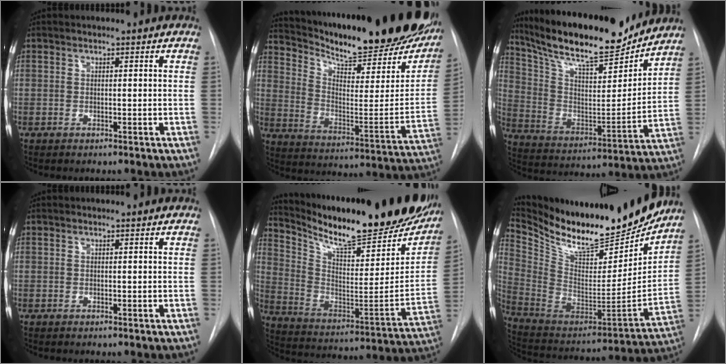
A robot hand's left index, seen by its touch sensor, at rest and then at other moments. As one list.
[{"total": 31.2, "force": [26.1, 6.2, 16.0], "torque": [-0.258, -0.076, 0.350]}, {"total": 21.1, "force": [18.5, 3.5, 9.6], "torque": [-0.176, -0.008, 0.305]}, {"total": 0.0}, {"total": 30.0, "force": [24.8, 5.7, 15.9], "torque": [-0.260, -0.060, 0.350]}, {"total": 24.6, "force": [21.5, 5.7, 10.5], "torque": [-0.196, -0.047, 0.345]}]